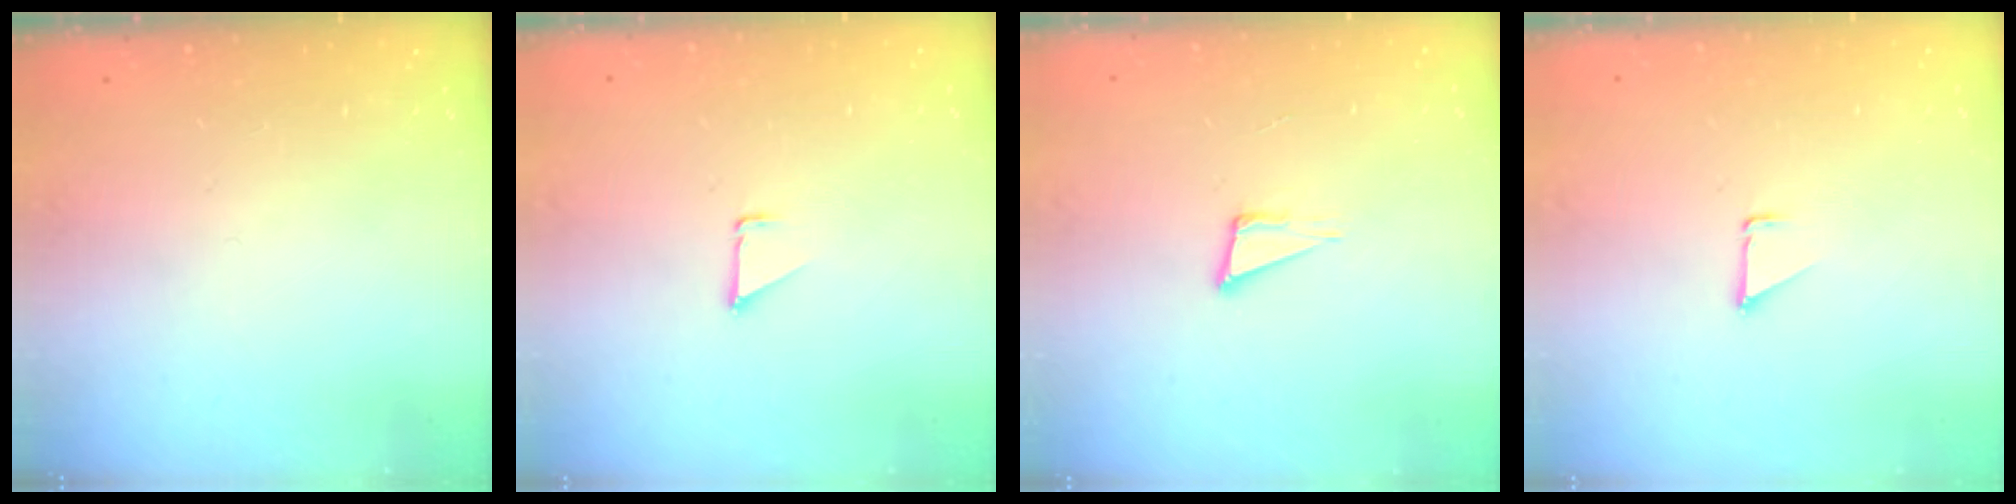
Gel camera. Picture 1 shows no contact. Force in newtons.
{"total": 0.7, "press": 0.7, "slide": 0.1}
{"total": 5.1, "press": 3.9, "slide": 3.2}
{"total": 0.7, "press": 0.7, "slide": 0.1}